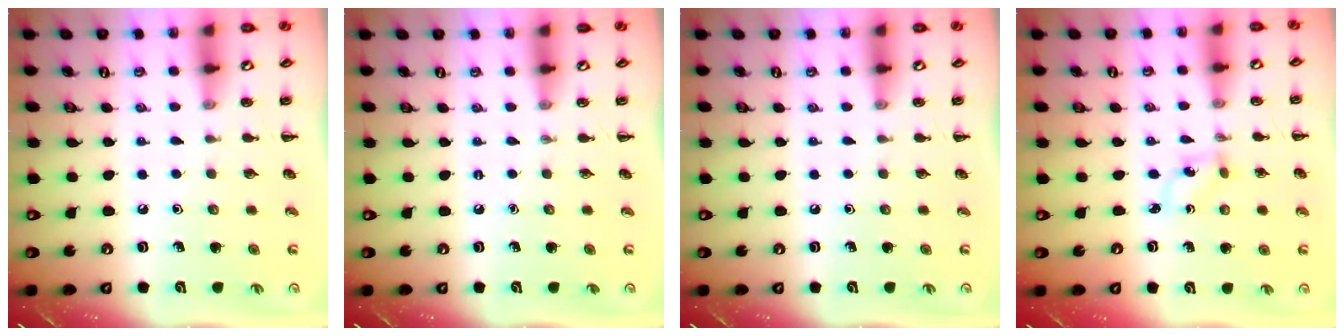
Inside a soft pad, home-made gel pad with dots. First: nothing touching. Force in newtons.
{"total": 0.0}
{"total": 0.0}
{"total": 1.4, "press": 1.2, "slide": 0.6}